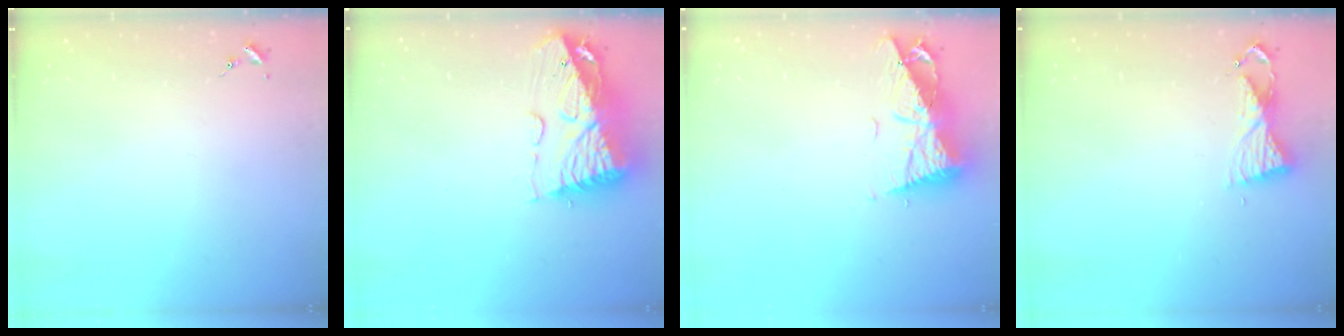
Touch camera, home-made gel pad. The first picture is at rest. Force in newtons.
{"total": 12.6, "press": 12.5, "slide": 1.4}
{"total": 10.4, "press": 10.3, "slide": 1.4}
{"total": 6.2, "press": 6.1, "slide": 0.6}